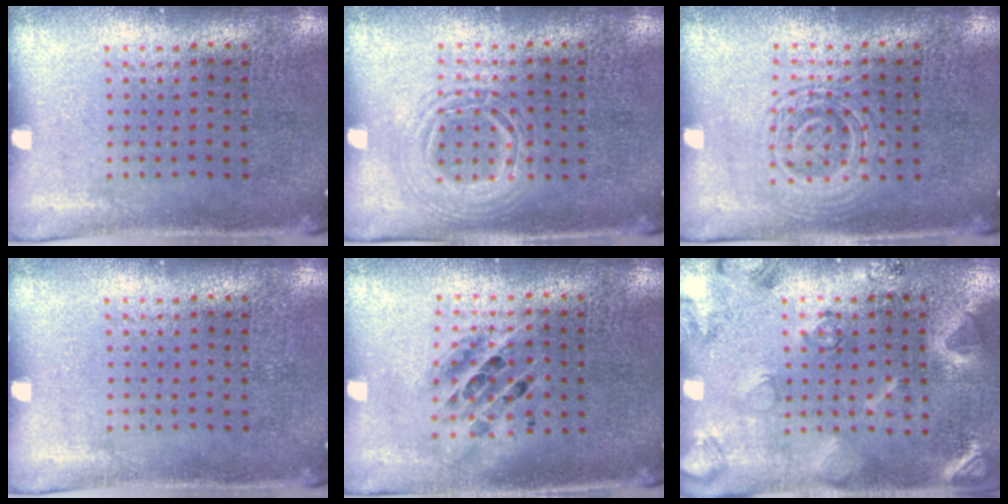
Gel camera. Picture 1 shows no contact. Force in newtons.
{"total": 1.2, "press": 1.2, "slide": 0.1}
{"total": 2.7, "press": 2.6, "slide": 0.6}
{"total": 0.0}
{"total": 1.3, "press": 1.1, "slide": 0.6}
{"total": 2.3, "press": 2.2, "slide": 0.4}